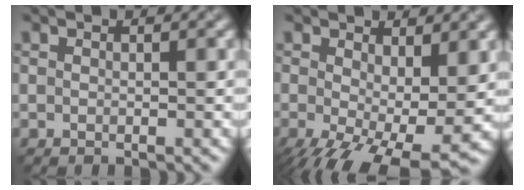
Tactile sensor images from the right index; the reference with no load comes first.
{"total": 10.2, "force": [-2.8, 4.6, 8.7], "torque": [-0.161, -0.035, -0.030]}